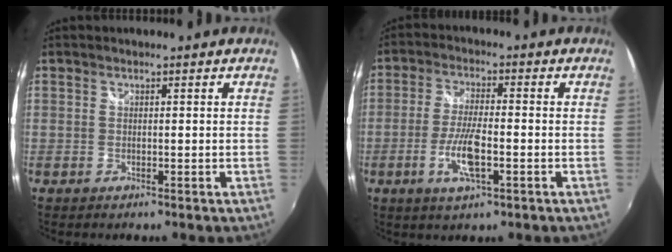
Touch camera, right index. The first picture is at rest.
{"total": 7.6, "force": [-2.7, 1.6, 6.9], "torque": [-0.144, -0.006, -0.052]}